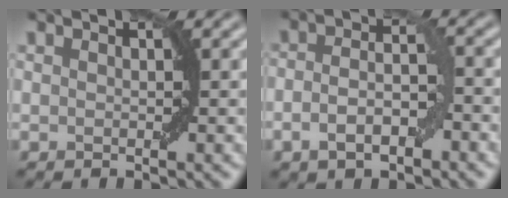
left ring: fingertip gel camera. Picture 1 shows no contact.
{"total": 4.2, "force": [-1.7, 1.9, 3.4], "torque": [-0.060, 0.001, -0.033]}